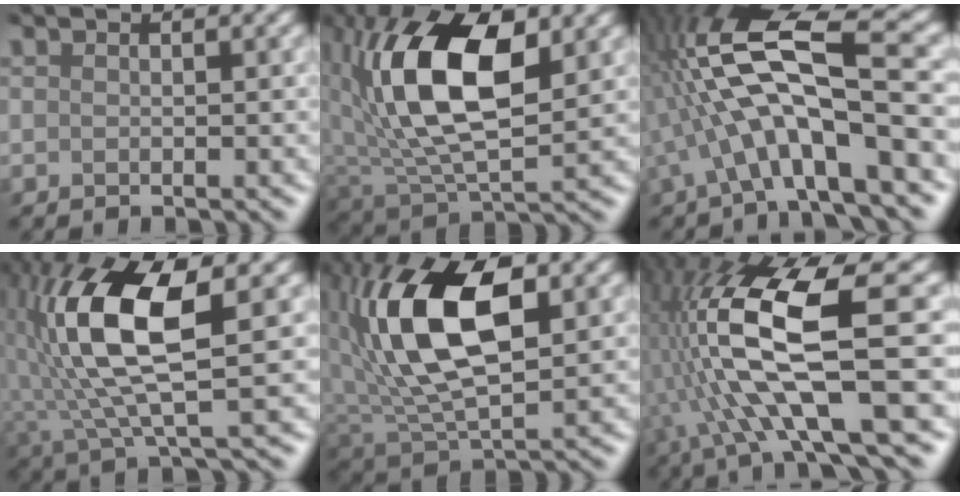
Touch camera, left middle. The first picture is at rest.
{"total": 11.5, "force": [3.3, 5.6, 9.5], "torque": [-0.182, 0.013, 0.059]}
{"total": 10.9, "force": [-1.2, 2.8, 10.5], "torque": [-0.192, 0.031, -0.024]}
{"total": 9.5, "force": [1.9, 2.4, 9.0], "torque": [-0.188, 0.013, 0.040]}
{"total": 11.5, "force": [3.1, 5.6, 9.5], "torque": [-0.187, 0.017, 0.053]}
{"total": 12.7, "force": [-1.1, 3.3, 12.2], "torque": [-0.239, 0.012, -0.017]}